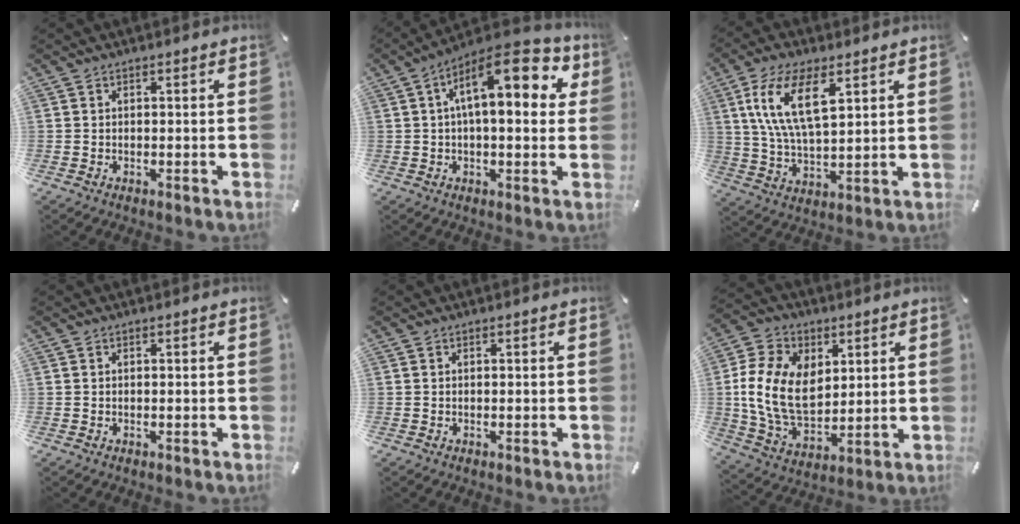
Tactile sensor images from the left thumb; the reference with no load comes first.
{"total": 16.7, "force": [5.2, 7.2, 14.1], "torque": [-0.216, -0.019, 0.080]}
{"total": 13.7, "force": [6.3, 5.9, 10.6], "torque": [-0.244, -0.003, 0.109]}
{"total": 0.0}
{"total": 0.0}
{"total": 15.8, "force": [2.5, 11.6, 10.5], "torque": [-0.231, 0.004, 0.047]}